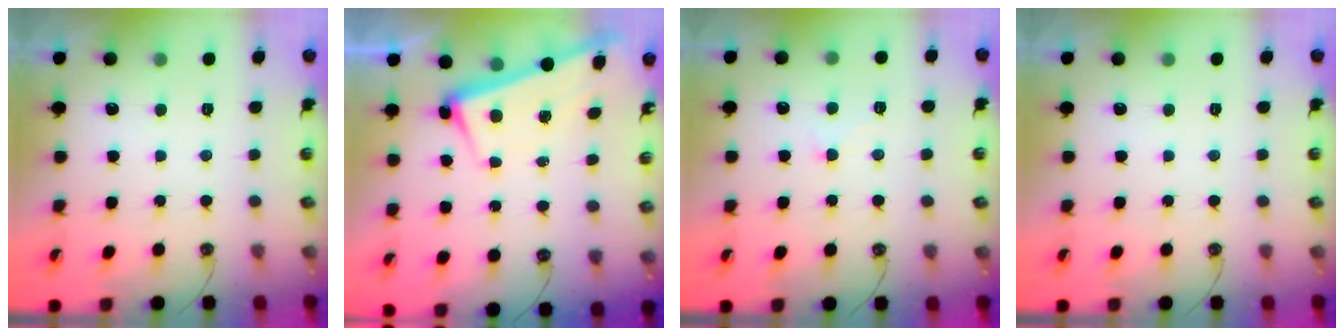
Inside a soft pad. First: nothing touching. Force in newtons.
{"total": 2.4, "press": 2.3, "slide": 0.7}
{"total": 1.1, "press": 1.0, "slide": 0.5}
{"total": 0.0}